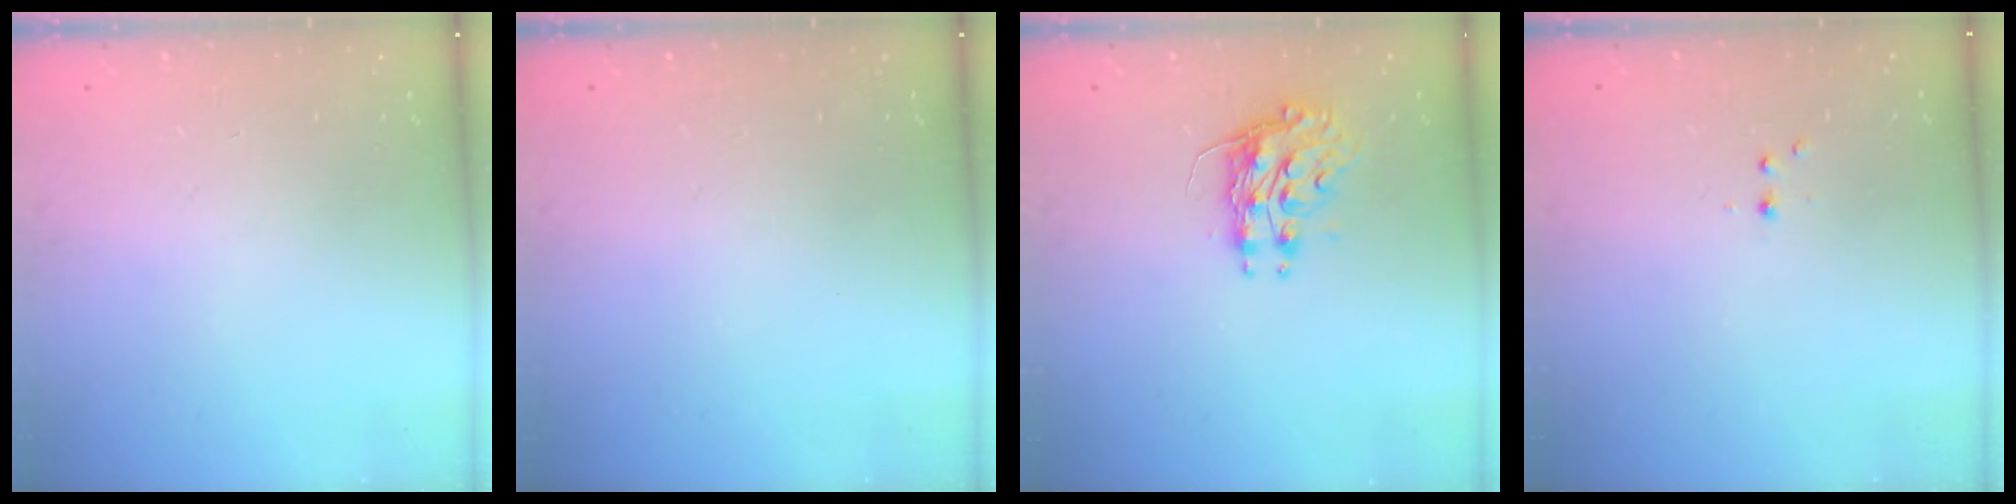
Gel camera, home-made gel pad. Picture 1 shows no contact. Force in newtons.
{"total": 0.0}
{"total": 8.7, "press": 8.7, "slide": 0.5}
{"total": 2.2, "press": 1.9, "slide": 1.2}